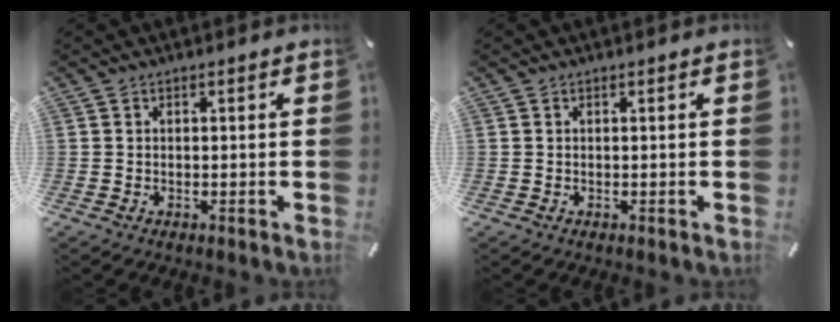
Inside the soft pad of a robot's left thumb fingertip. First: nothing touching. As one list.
[{"total": 0.0}]